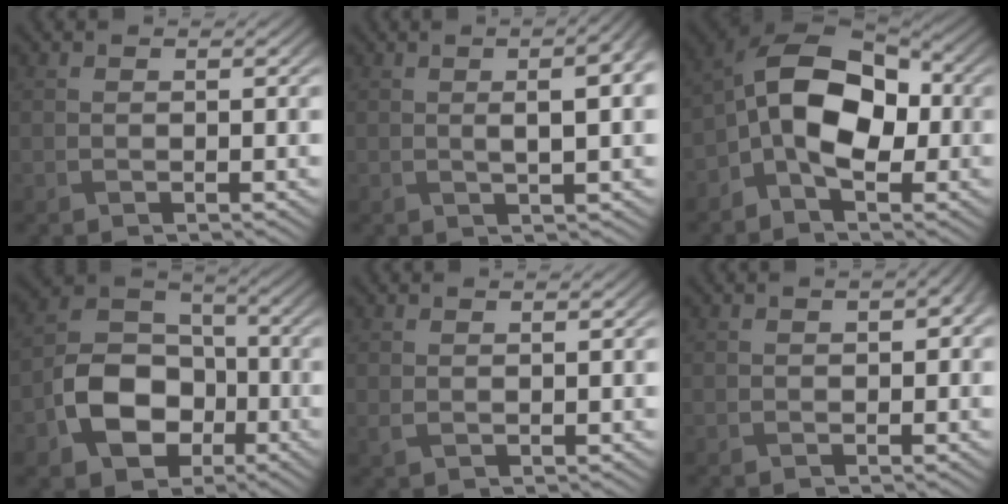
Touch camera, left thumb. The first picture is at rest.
{"total": 6.0, "force": [1.0, 1.7, 5.6], "torque": [-0.072, 0.007, 0.013]}
{"total": 11.5, "force": [-1.9, 6.7, 9.1], "torque": [-0.168, 0.018, -0.052]}
{"total": 10.4, "force": [-3.9, 7.6, 6.0], "torque": [-0.125, -0.008, -0.087]}
{"total": 1.1, "force": [0.5, 0.4, 0.9], "torque": [-0.025, -0.001, 0.013]}
{"total": 2.1, "force": [0.3, 1.1, 1.7], "torque": [-0.023, 0.001, 0.010]}